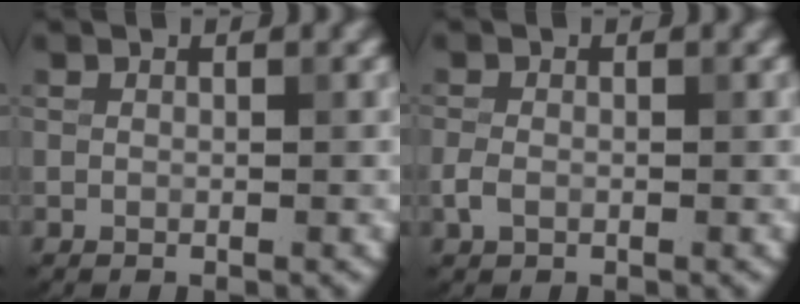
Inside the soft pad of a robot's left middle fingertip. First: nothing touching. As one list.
[{"total": 1.3, "force": [-0.5, 0.9, 0.8], "torque": [-0.017, 0.001, -0.013]}]